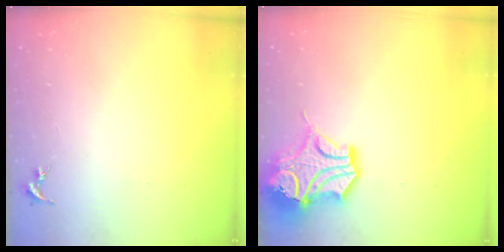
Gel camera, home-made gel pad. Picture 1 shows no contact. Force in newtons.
{"total": 14.6, "press": 14.5, "slide": 2.0}